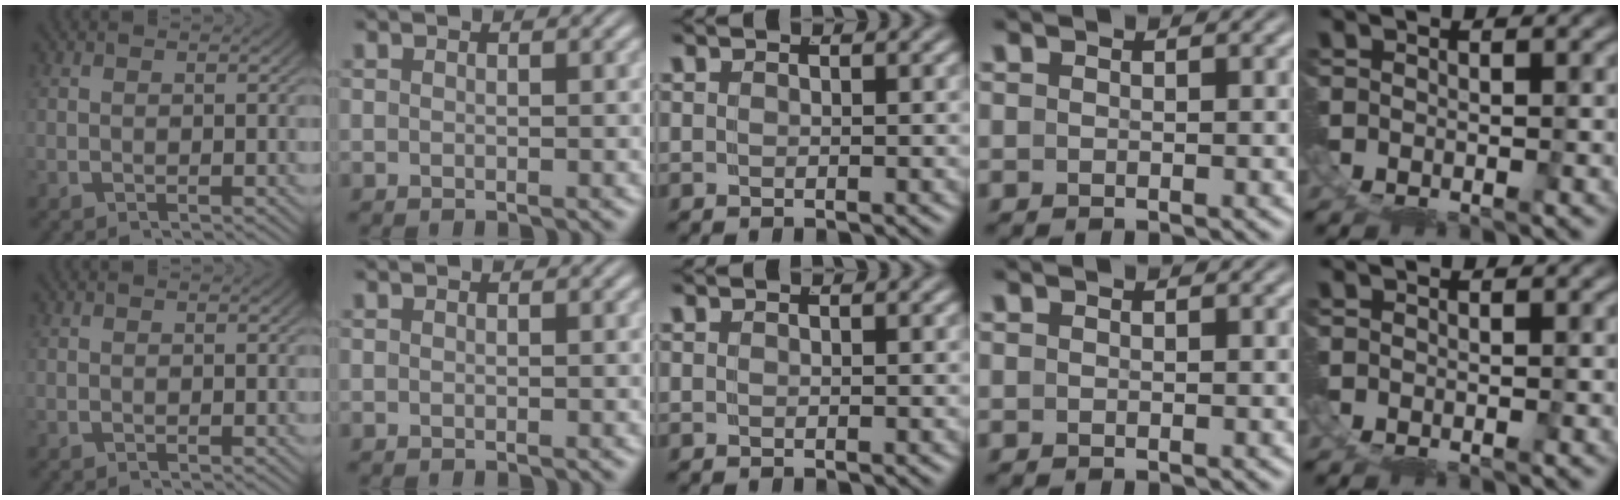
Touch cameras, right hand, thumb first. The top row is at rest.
{}